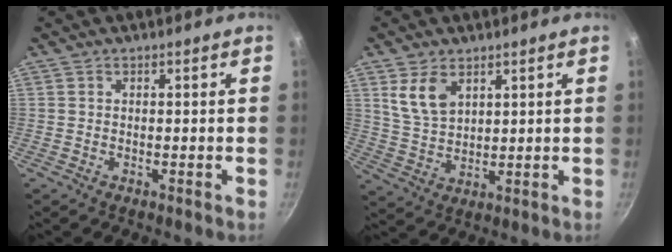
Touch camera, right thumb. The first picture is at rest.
{"total": 7.7, "force": [3.8, 4.6, 4.8], "torque": [-0.079, -0.022, 0.082]}